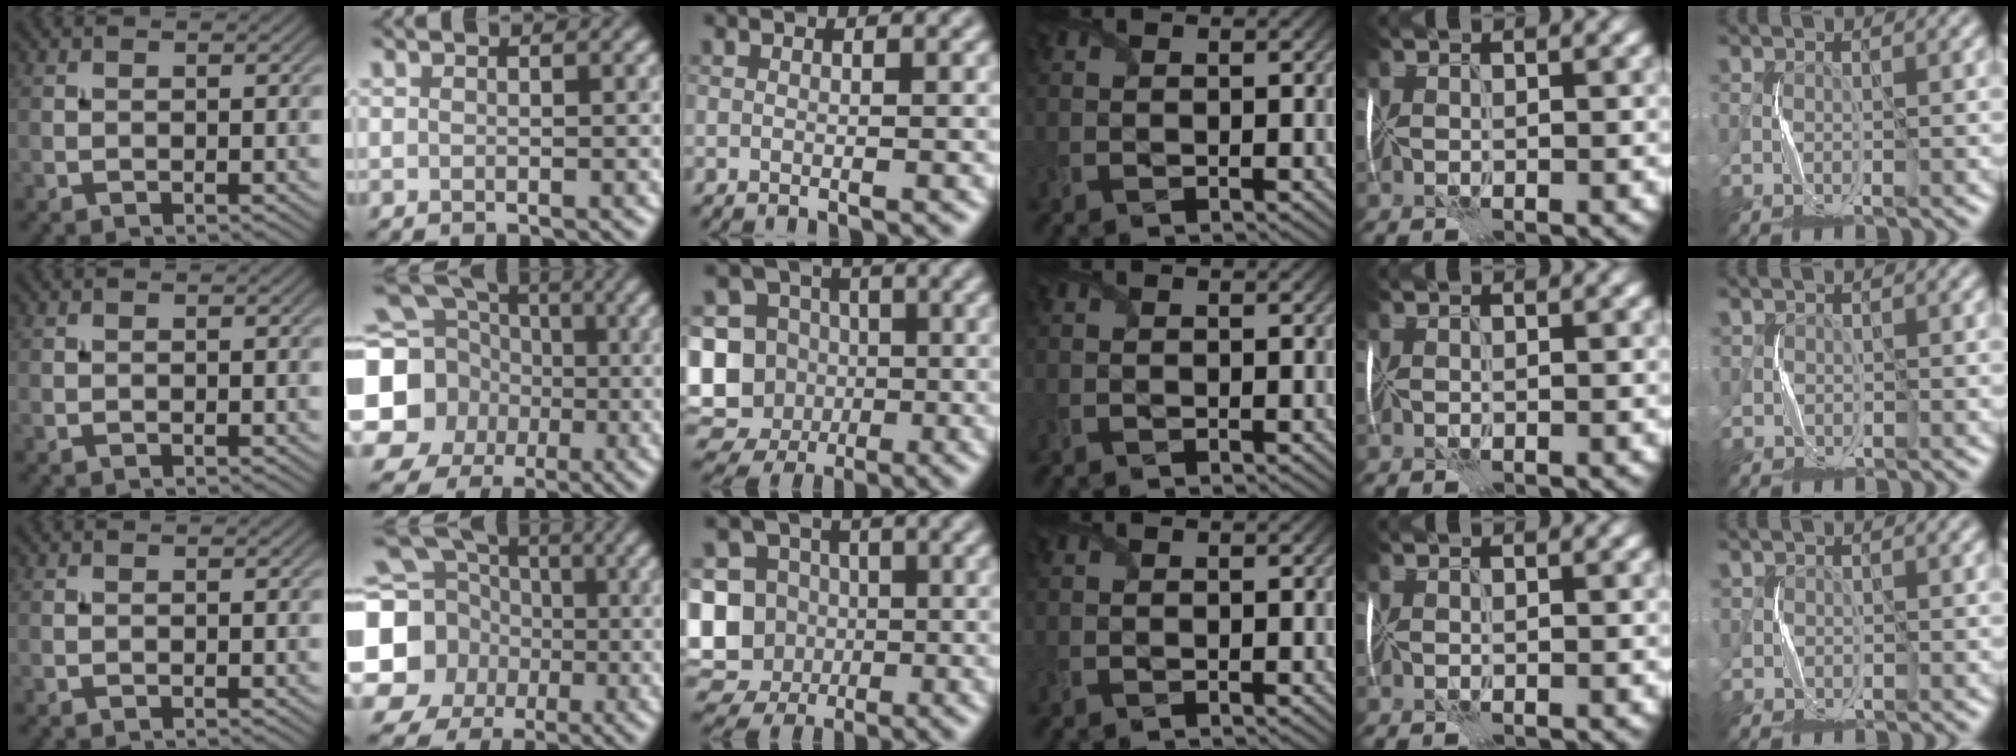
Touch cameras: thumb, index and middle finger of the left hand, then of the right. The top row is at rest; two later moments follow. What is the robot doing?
{"motion": "fold", "object": "shipping label"}